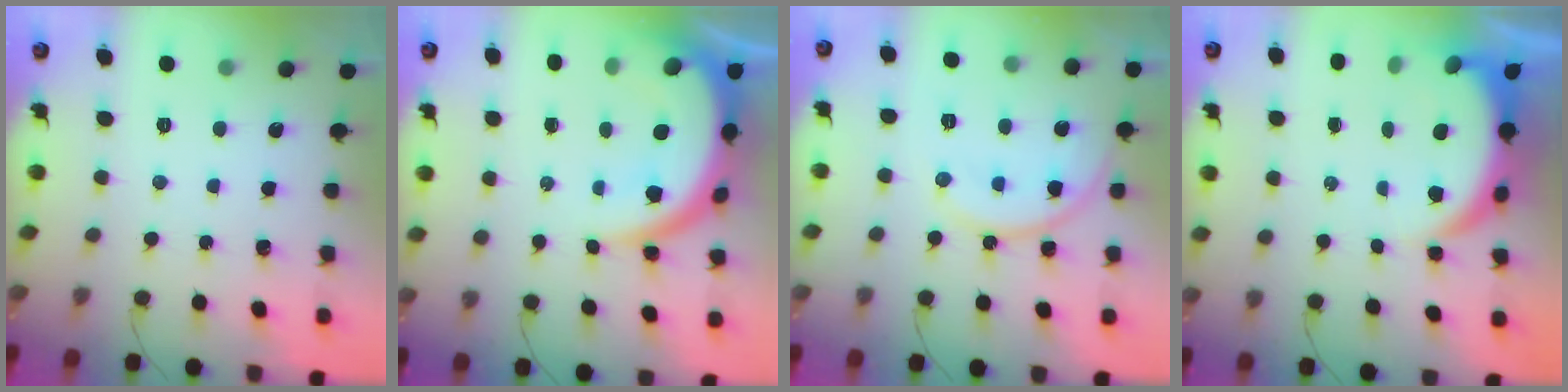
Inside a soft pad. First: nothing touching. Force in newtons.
{"total": 13.6, "press": 13.5, "slide": 1.1}
{"total": 12.3, "press": 12.3, "slide": 0.6}
{"total": 7.1, "press": 7.1, "slide": 0.9}